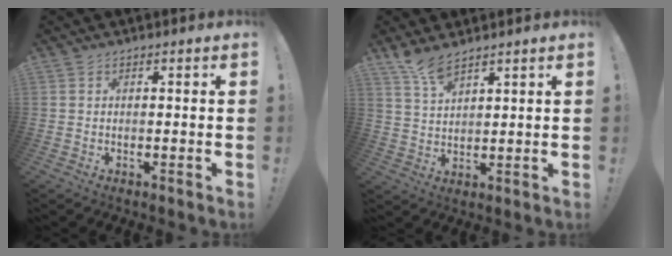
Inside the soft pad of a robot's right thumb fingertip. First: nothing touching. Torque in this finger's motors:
{"motor_torque": [0.02, 1.11, 0.15, 0.05, 0.00]}